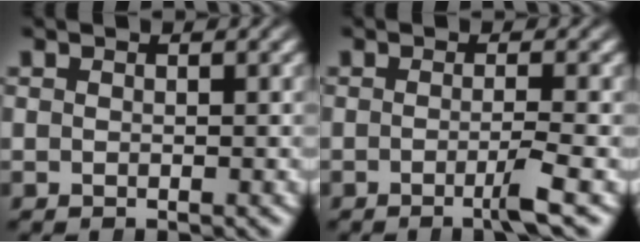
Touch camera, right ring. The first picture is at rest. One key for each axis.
{"total": 2.0, "fx": -1.1, "fy": -0.1, "fz": 1.7, "tx": -0.038, "ty": -0.005, "tz": -0.022}